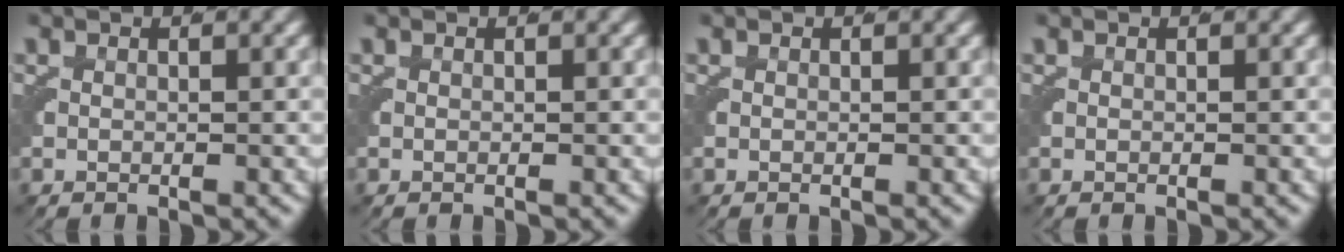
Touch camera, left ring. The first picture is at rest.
{"total": 0.0}
{"total": 0.0}
{"total": 0.0}